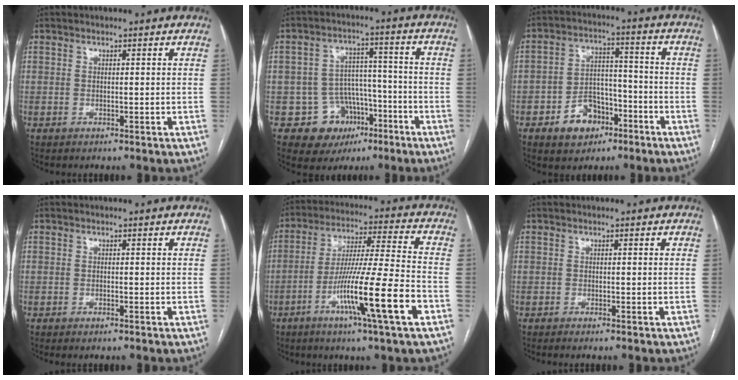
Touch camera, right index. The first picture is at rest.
{"total": 9.1, "force": [-4.4, 7.8, 1.9], "torque": [-0.011, 0.038, -0.054]}
{"total": 8.6, "force": [-4.6, 5.9, 4.2], "torque": [-0.070, 0.024, -0.069]}
{"total": 0.8, "force": [-0.6, 0.1, 0.5], "torque": [-0.011, -0.001, -0.008]}
{"total": 15.7, "force": [-6.5, -0.8, 14.3], "torque": [-0.256, -0.015, -0.116]}
{"total": 0.9, "force": [-0.7, -0.2, 0.5], "torque": [-0.010, 0.000, -0.013]}